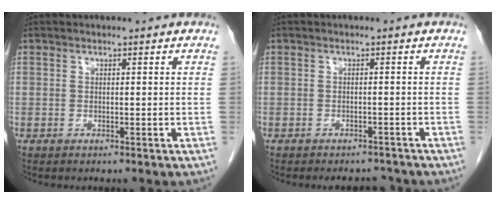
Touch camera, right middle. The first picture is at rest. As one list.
[{"total": 3.5, "force": [-3.3, 1.1, 0.5], "torque": [-0.004, -0.004, -0.045]}]